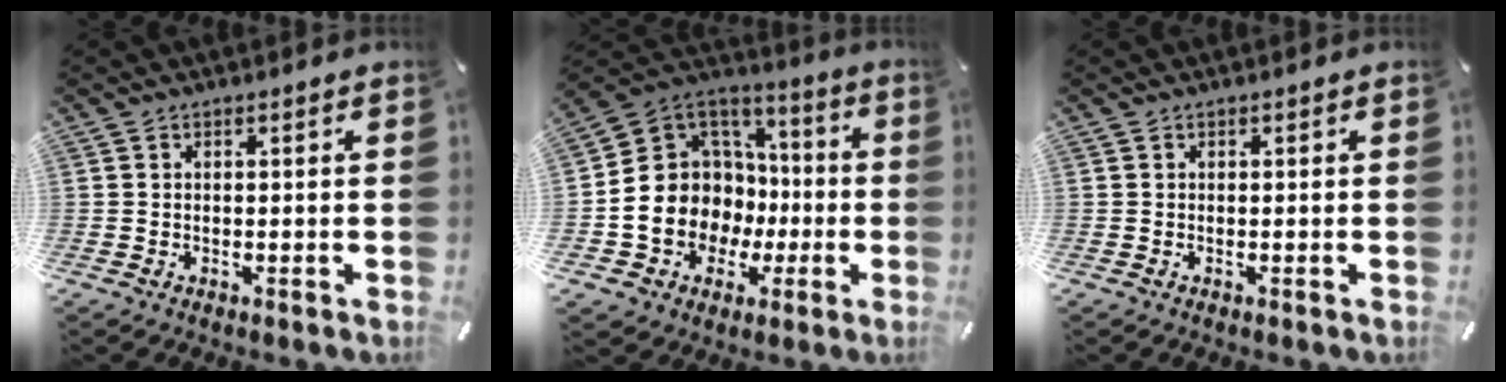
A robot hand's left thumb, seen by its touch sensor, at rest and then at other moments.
{"total": 14.8, "force": [-3.9, 13.5, 4.7], "torque": [-0.112, -0.004, -0.059]}
{"total": 0.0}